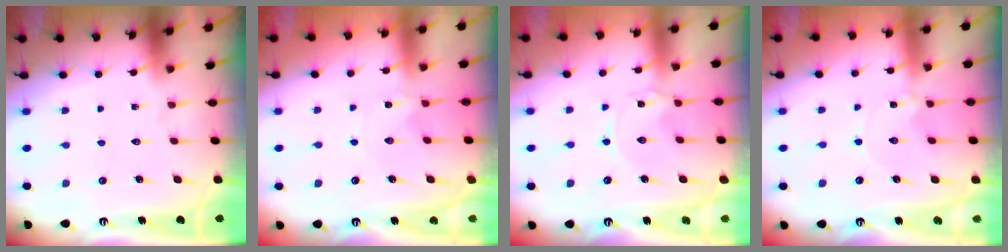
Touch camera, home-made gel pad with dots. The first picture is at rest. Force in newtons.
{"total": 0.0}
{"total": 0.0}
{"total": 0.6, "press": 0.5, "slide": 0.2}